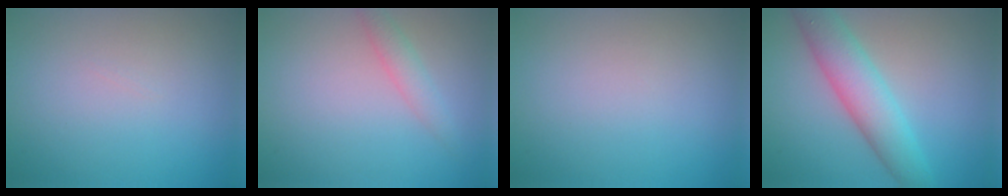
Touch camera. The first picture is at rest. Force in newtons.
{"total": 1.7, "press": 1.7, "slide": 0.1}
{"total": 0.0}
{"total": 5.4, "press": 5.4, "slide": 0.0}